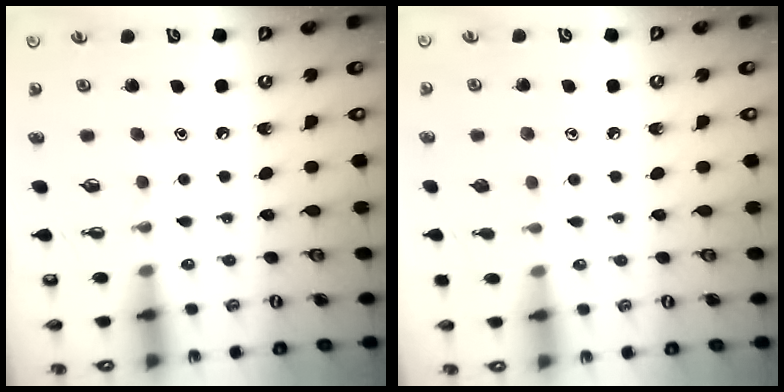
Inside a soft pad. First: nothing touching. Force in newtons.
{"total": 5.2, "press": 5.2, "slide": 0.3}